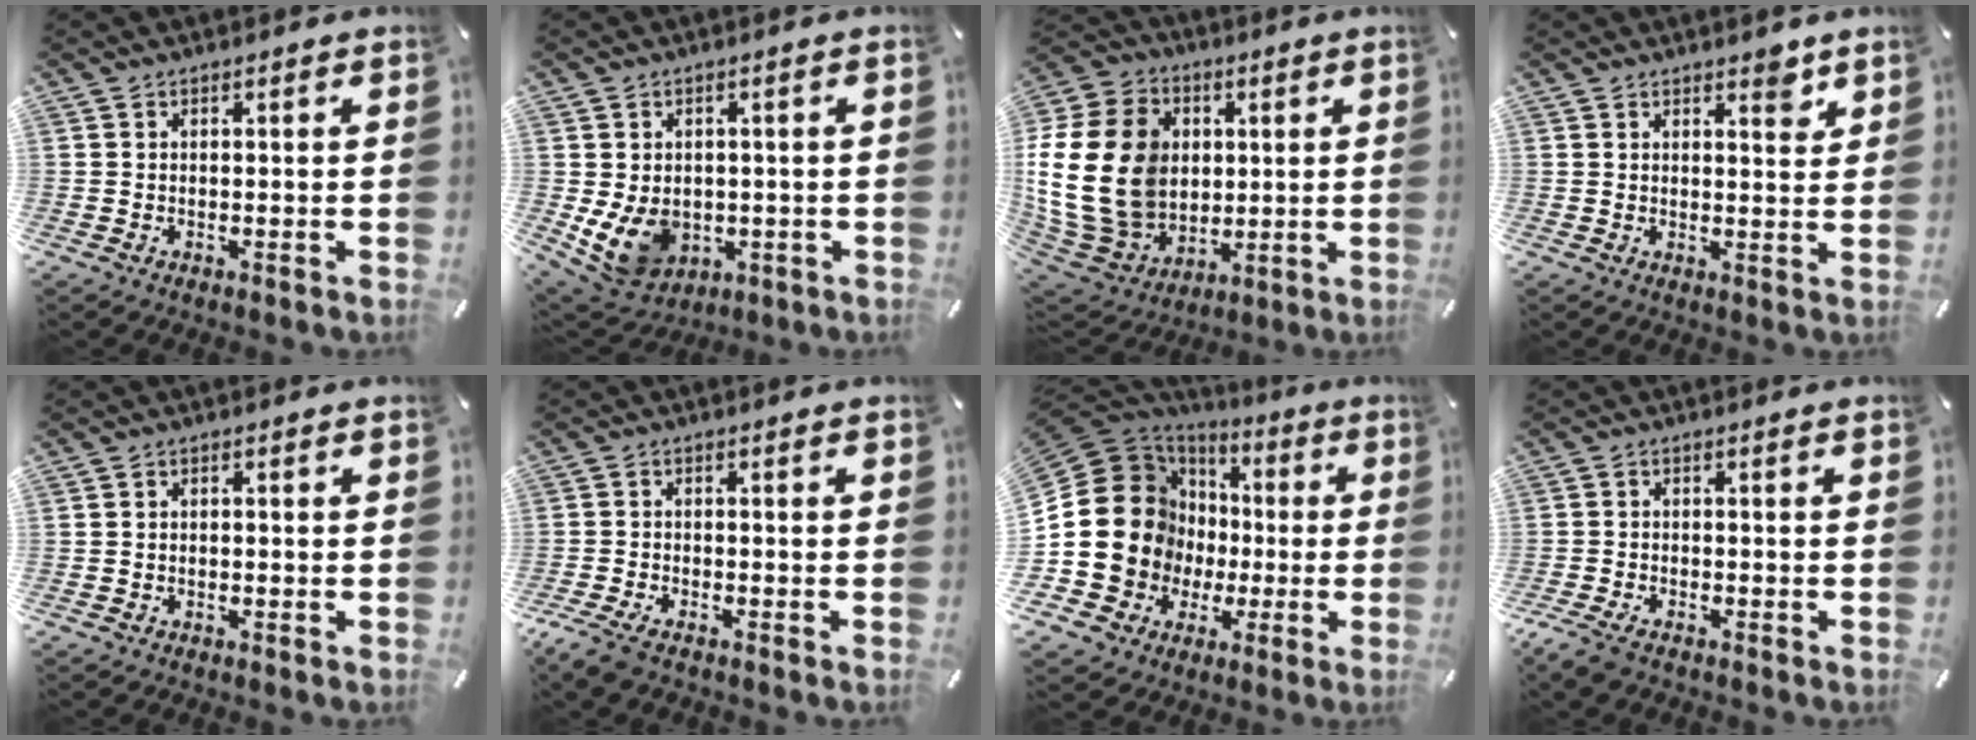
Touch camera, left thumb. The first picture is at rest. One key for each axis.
{"total": 9.5, "fx": -1.4, "fy": 7.8, "fz": 5.2, "tx": -0.106, "ty": -0.003, "tz": -0.021}
{"total": 25.2, "fx": 1.1, "fy": 19.8, "fz": 15.6, "tx": -0.322, "ty": 0.001, "tz": 0.029}
{"total": 3.8, "fx": 2.8, "fy": 1.8, "fz": 1.8, "tx": 0.000, "ty": -0.021, "tz": 0.040}
{"total": 1.0, "fx": -0.7, "fy": 0.6, "fz": 0.3, "tx": -0.006, "ty": 0.003, "tz": -0.017}
{"total": 4.0, "fx": -3.0, "fy": 1.3, "fz": 2.1, "tx": -0.059, "ty": 0.003, "tz": -0.062}
{"total": 19.5, "fx": 0.4, "fy": 17.5, "fz": 8.5, "tx": -0.182, "ty": -0.022, "tz": 0.029}
{"total": 3.5, "fx": -2.6, "fy": 1.3, "fz": 1.8, "tx": -0.056, "ty": 0.003, "tz": -0.057}